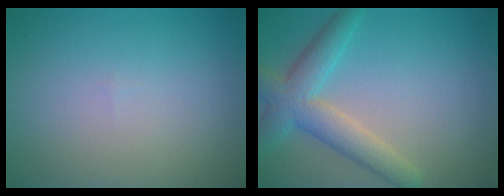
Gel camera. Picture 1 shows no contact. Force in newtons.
{"total": 4.9, "press": 4.9, "slide": 0.3}